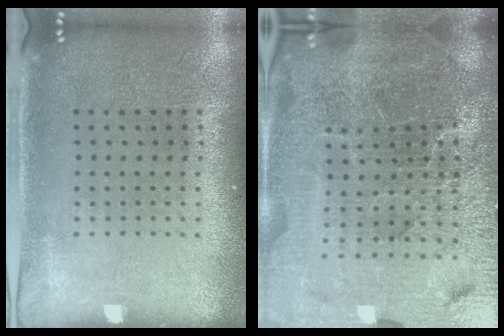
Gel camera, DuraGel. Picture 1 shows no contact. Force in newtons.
{"total": 7.2, "press": 6.2, "slide": 3.5}